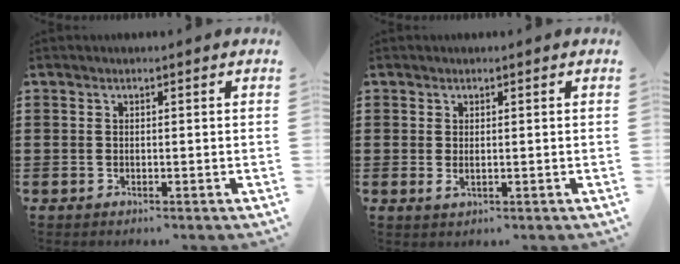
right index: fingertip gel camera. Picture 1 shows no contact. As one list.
[{"total": 1.1, "force": [0.2, 0.3, 1.1], "torque": [-0.021, 0.001, 0.003]}]